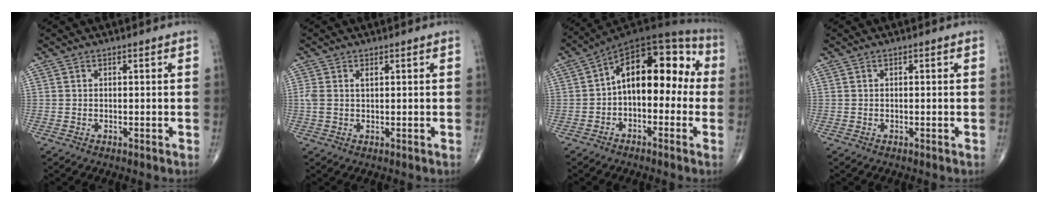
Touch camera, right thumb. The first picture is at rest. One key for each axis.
{"total": 2.3, "fx": 0.7, "fy": 1.2, "fz": 1.9, "tx": -0.057, "ty": 0.012, "tz": 0.018}
{"total": 15.5, "fx": 0.3, "fy": 8.9, "fz": 12.7, "tx": -0.150, "ty": 0.053, "tz": -0.010}
{"total": 0.0}